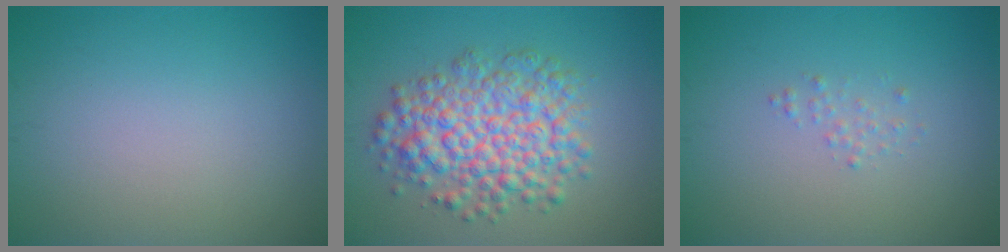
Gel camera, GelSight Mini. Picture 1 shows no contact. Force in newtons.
{"total": 7.0, "press": 7.0, "slide": 0.2}
{"total": 0.8, "press": 0.8, "slide": 0.0}